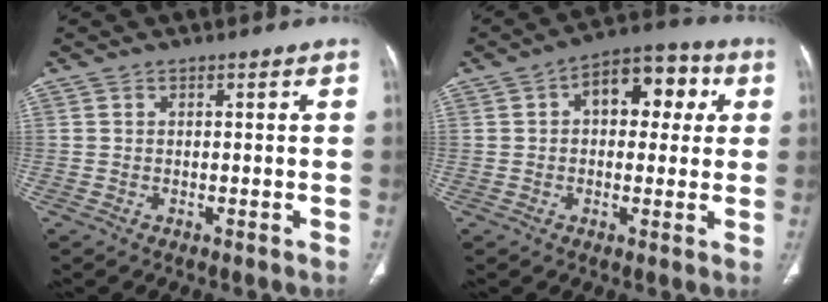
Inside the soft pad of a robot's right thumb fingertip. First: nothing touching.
{"total": 11.4, "force": [2.7, 6.9, 8.7], "torque": [-0.081, 0.025, 0.030]}